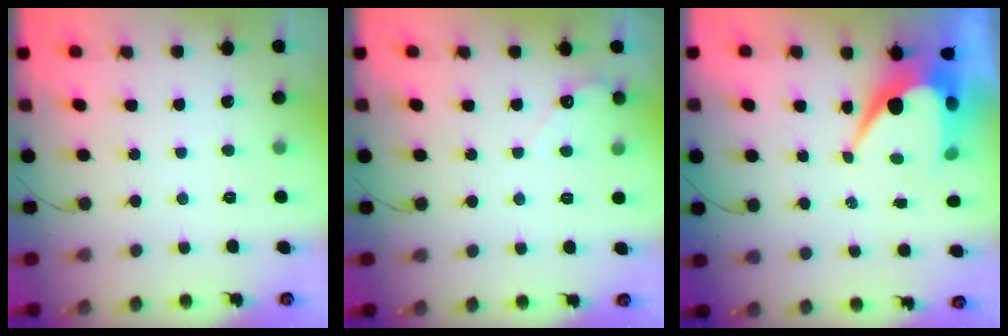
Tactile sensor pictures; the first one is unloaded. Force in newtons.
{"total": 2.2, "press": 2.2, "slide": 0.1}
{"total": 10.2, "press": 10.2, "slide": 0.9}